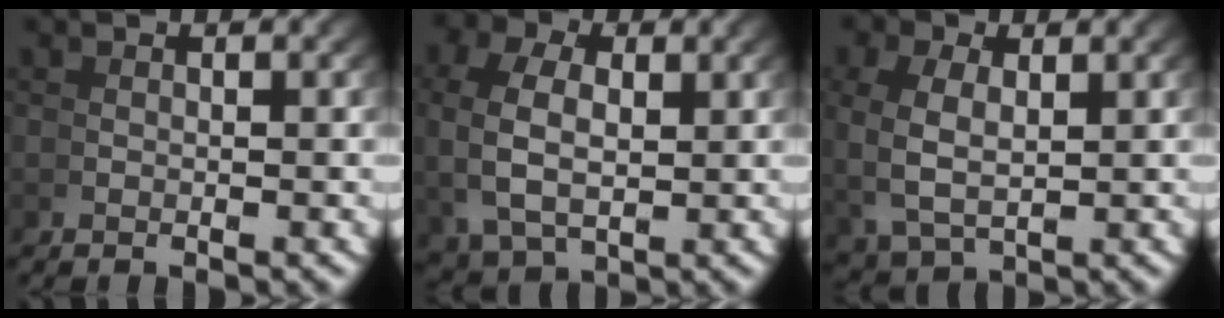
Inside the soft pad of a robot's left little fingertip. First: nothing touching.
{"total": 5.1, "force": [1.2, 3.5, 3.6], "torque": [-0.082, -0.010, 0.033]}
{"total": 4.8, "force": [1.1, 3.5, 3.1], "torque": [-0.081, -0.013, 0.035]}